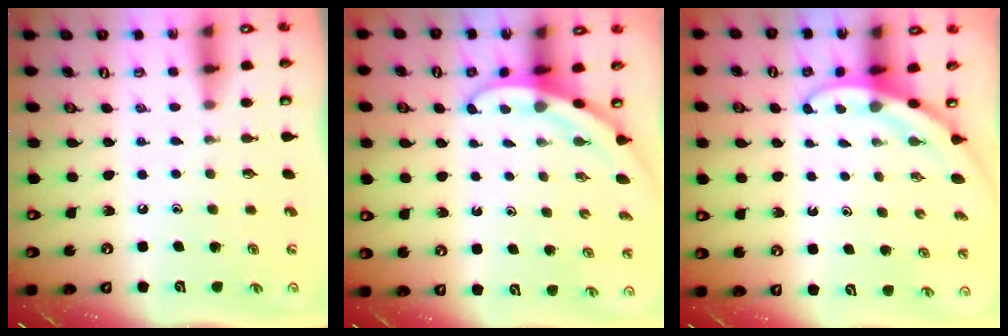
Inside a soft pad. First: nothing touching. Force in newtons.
{"total": 3.4, "press": 3.4, "slide": 0.1}
{"total": 3.0, "press": 3.0, "slide": 0.1}